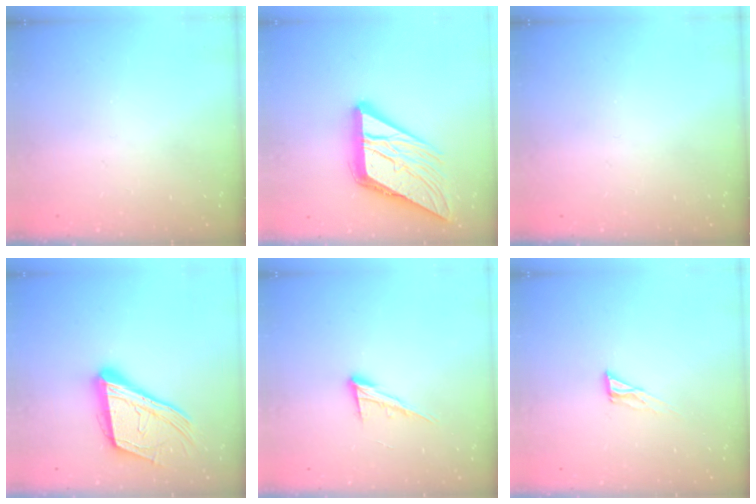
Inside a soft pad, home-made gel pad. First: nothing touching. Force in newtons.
{"total": 17.1, "press": 17.1, "slide": 1.8}
{"total": 0.0}
{"total": 19.1, "press": 18.9, "slide": 2.6}
{"total": 10.6, "press": 10.5, "slide": 1.6}
{"total": 6.5, "press": 6.5, "slide": 0.4}